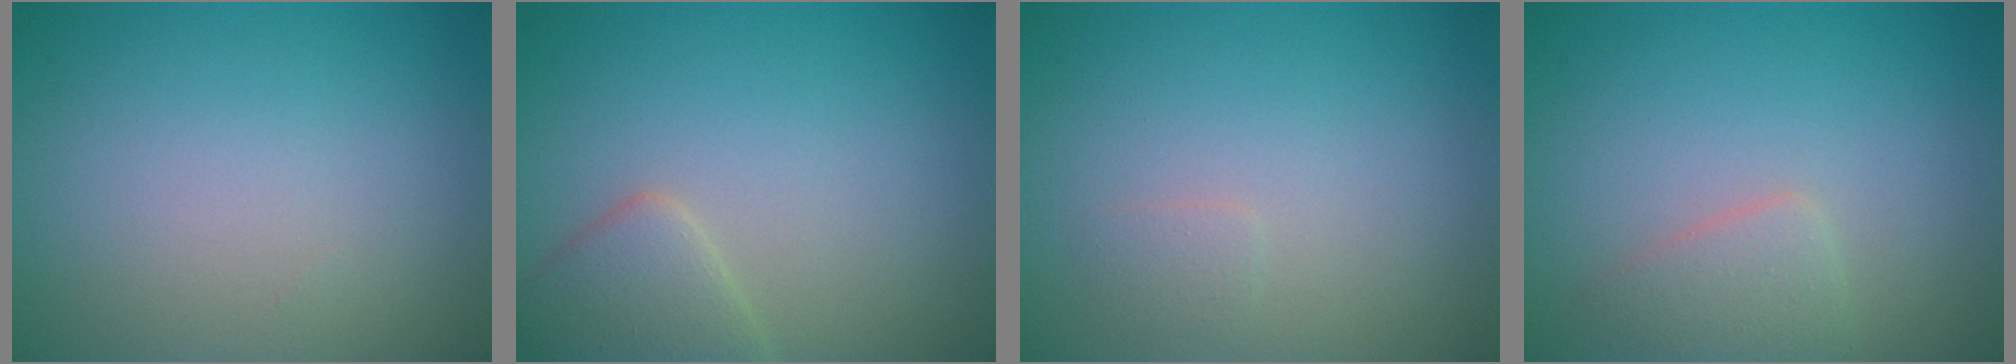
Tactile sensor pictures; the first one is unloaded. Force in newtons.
{"total": 2.9, "press": 2.9, "slide": 0.1}
{"total": 0.7, "press": 0.7, "slide": 0.1}
{"total": 2.0, "press": 2.0, "slide": 0.1}